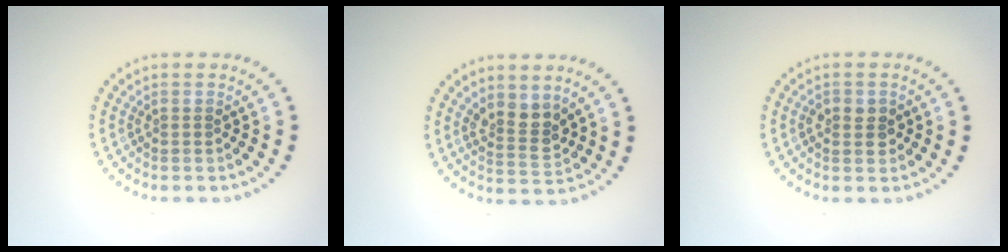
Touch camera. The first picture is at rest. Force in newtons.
{"total": 2.7, "press": 2.4, "slide": 1.2}
{"total": 1.9, "press": 1.9, "slide": 0.2}